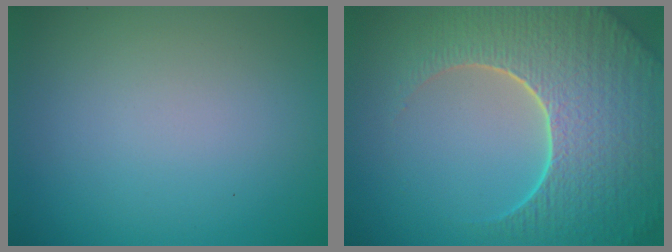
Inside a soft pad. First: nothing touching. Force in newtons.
{"total": 9.2, "press": 6.6, "slide": 6.4}